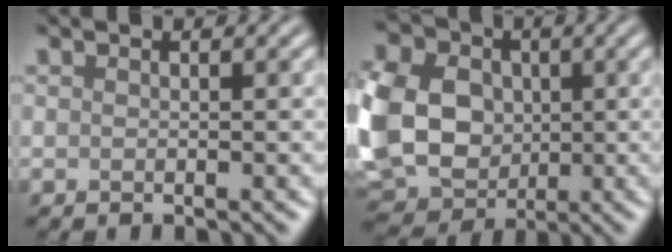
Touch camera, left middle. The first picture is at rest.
{"total": 16.3, "force": [0.5, 13.3, 9.5], "torque": [-0.220, 0.014, -0.021]}